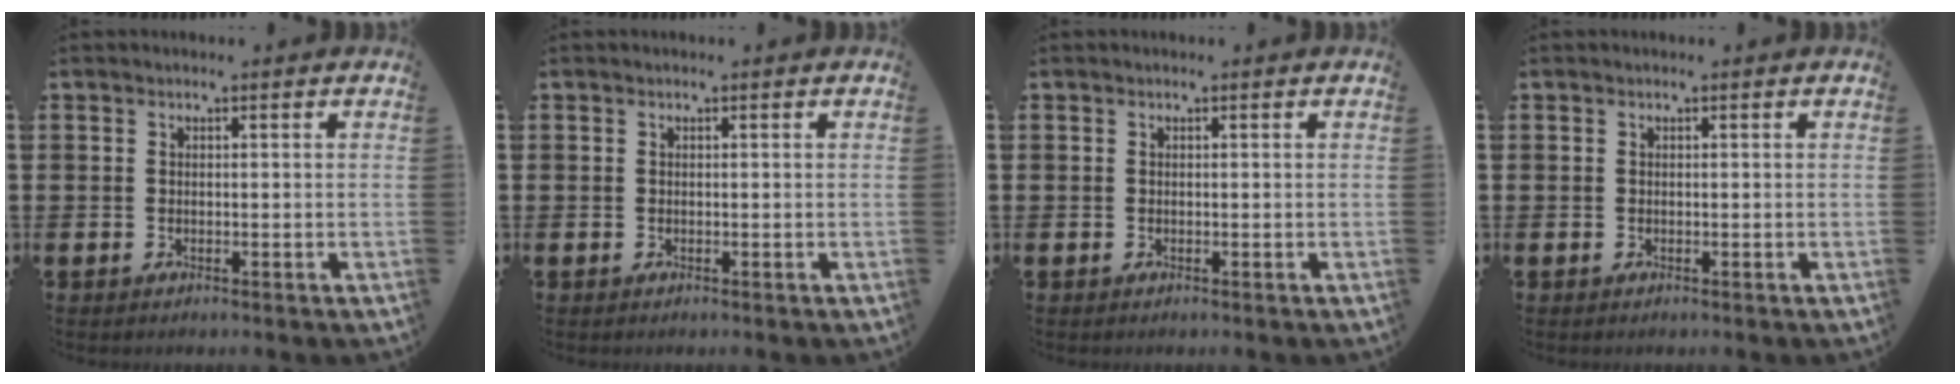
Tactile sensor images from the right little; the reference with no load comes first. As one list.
[{"total": 0.0}, {"total": 0.0}, {"total": 0.0}]